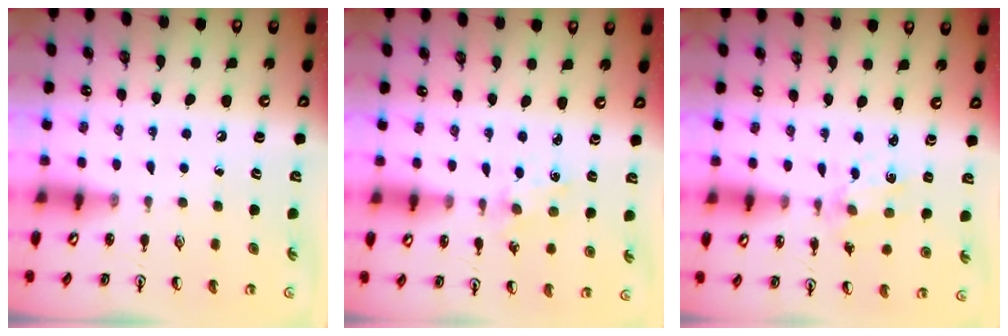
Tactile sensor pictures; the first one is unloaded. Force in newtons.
{"total": 1.3, "press": 1.3, "slide": 0.2}
{"total": 1.9, "press": 1.9, "slide": 0.5}